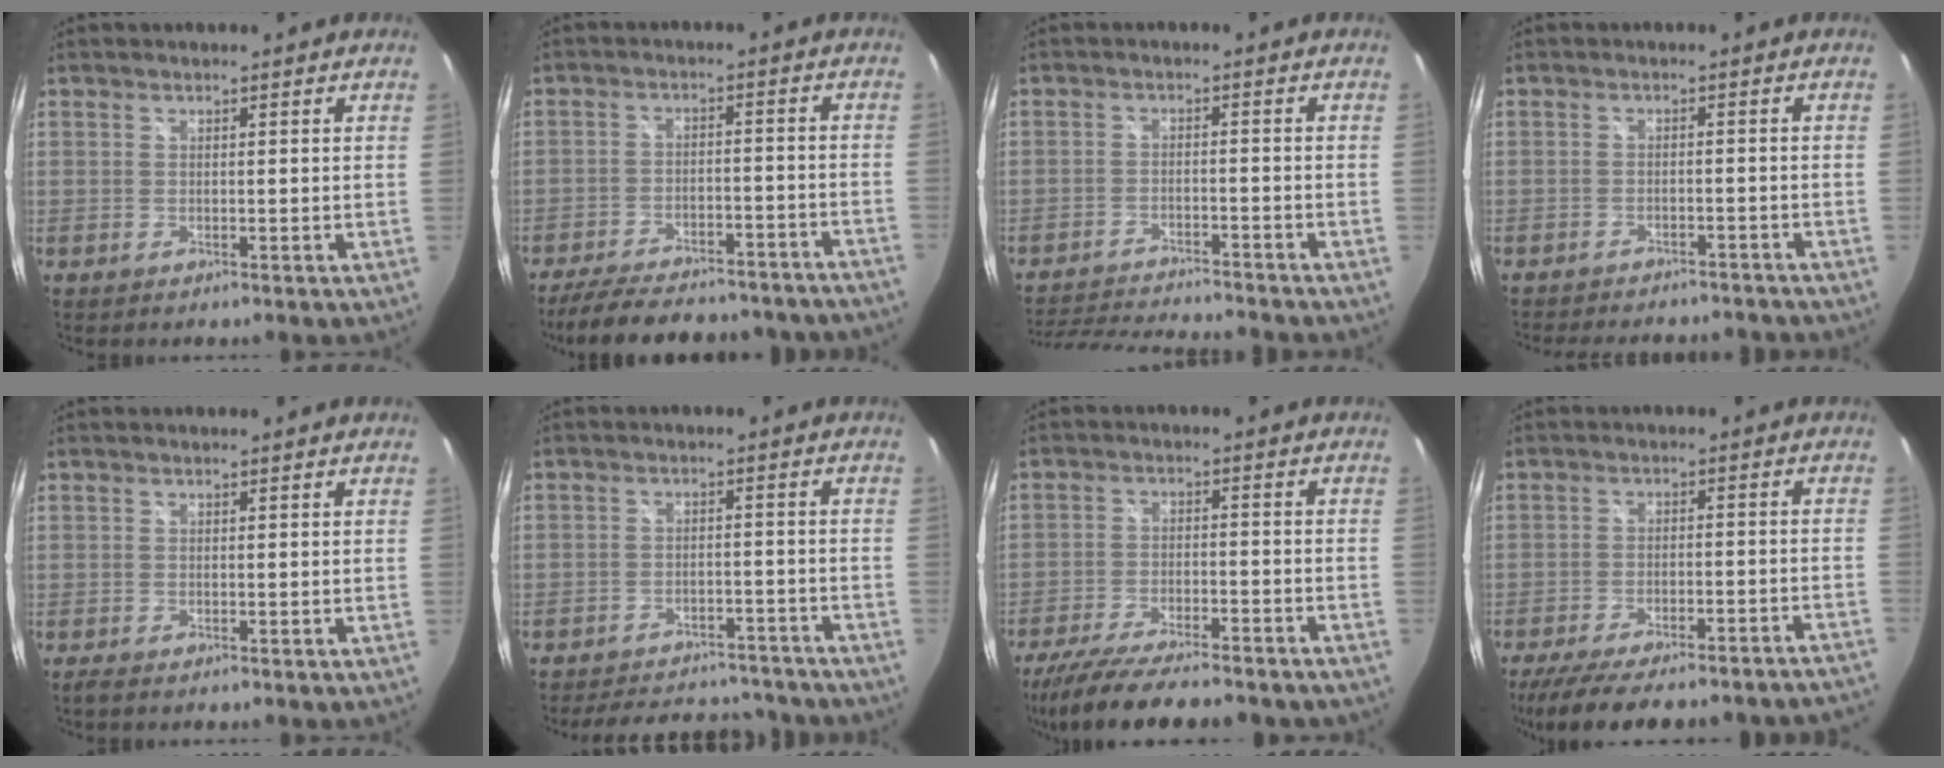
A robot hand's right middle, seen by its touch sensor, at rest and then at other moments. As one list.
[{"total": 24.6, "force": [-21.5, 6.3, 10.2], "torque": [-0.194, -0.011, -0.274]}, {"total": 14.9, "force": [-13.6, 1.9, 5.8], "torque": [-0.126, -0.012, -0.205]}, {"total": 13.4, "force": [-11.7, 3.9, 5.2], "torque": [-0.107, -0.015, -0.151]}, {"total": 0.5, "force": [-0.4, 0.1, 0.4], "torque": [-0.009, -0.002, -0.009]}, {"total": 17.0, "force": [-14.9, 6.1, 5.4], "torque": [-0.116, 0.039, -0.178]}, {"total": 19.7, "force": [-16.5, 4.2, 9.8], "torque": [-0.193, -0.038, -0.245]}, {"total": 21.6, "force": [-19.3, 2.4, 9.4], "torque": [-0.160, -0.031, -0.261]}]